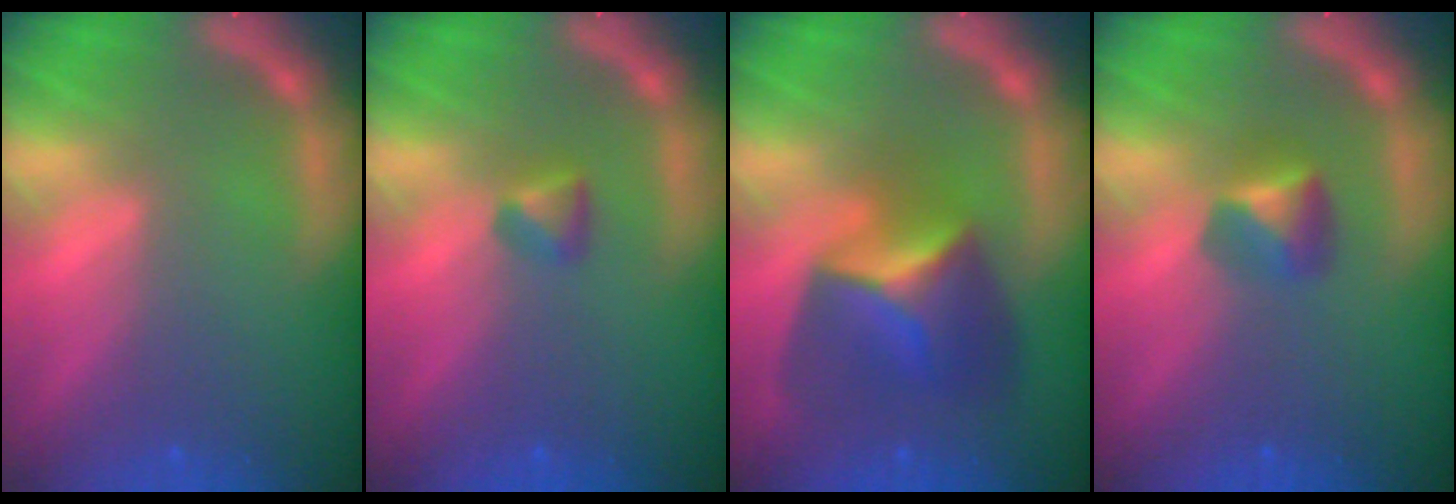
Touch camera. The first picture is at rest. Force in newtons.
{"total": 1.4}
{"total": 6.9}
{"total": 2.4}